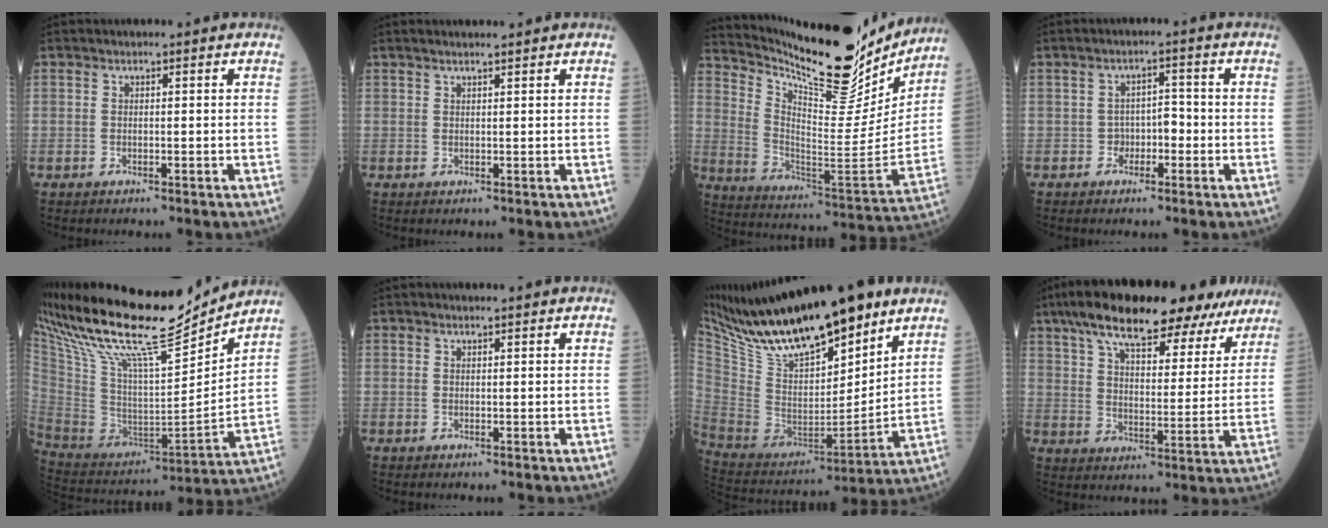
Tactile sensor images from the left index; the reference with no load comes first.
{"total": 2.6, "force": [2.3, 0.0, 1.3], "torque": [-0.017, 0.015, 0.036]}
{"total": 22.7, "force": [20.0, 4.9, 9.7], "torque": [-0.171, -0.048, 0.299]}
{"total": 2.7, "force": [-1.0, 1.8, 1.8], "torque": [-0.021, 0.012, -0.020]}
{"total": 22.8, "force": [19.7, 2.9, 11.1], "torque": [-0.222, -0.020, 0.340]}
{"total": 0.9, "force": [0.7, 0.1, 0.6], "torque": [-0.014, 0.007, 0.012]}
{"total": 25.3, "force": [19.2, 6.2, 15.2], "torque": [-0.276, 0.008, 0.340]}
{"total": 24.8, "force": [19.5, 7.6, 13.3], "torque": [-0.209, 0.041, 0.270]}